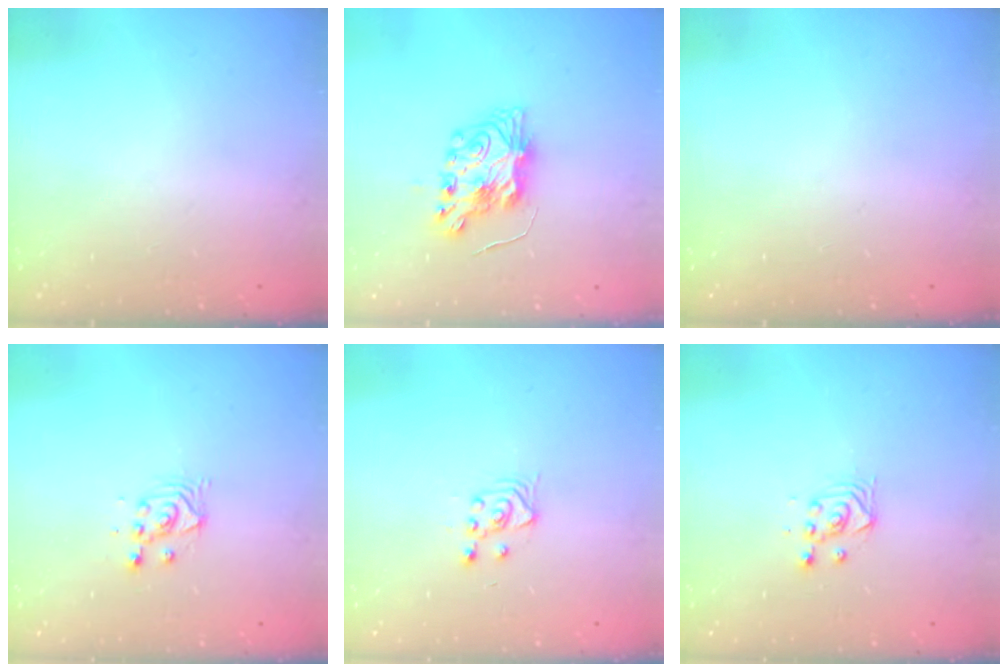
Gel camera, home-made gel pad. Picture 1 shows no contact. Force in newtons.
{"total": 9.1, "press": 9.0, "slide": 0.8}
{"total": 0.0}
{"total": 2.9, "press": 2.9, "slide": 0.1}
{"total": 3.4, "press": 3.1, "slide": 1.4}
{"total": 3.3, "press": 3.3, "slide": 0.3}